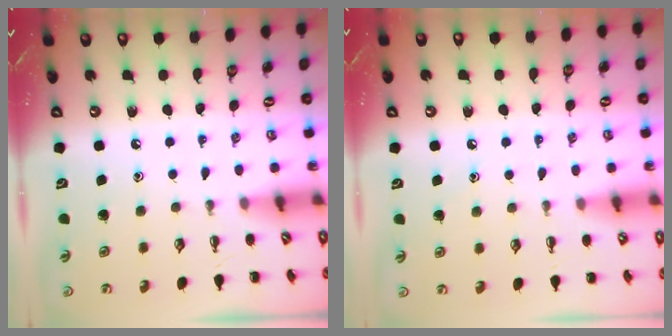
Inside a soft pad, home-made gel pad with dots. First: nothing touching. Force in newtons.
{"total": 5.3, "press": 5.0, "slide": 1.7}